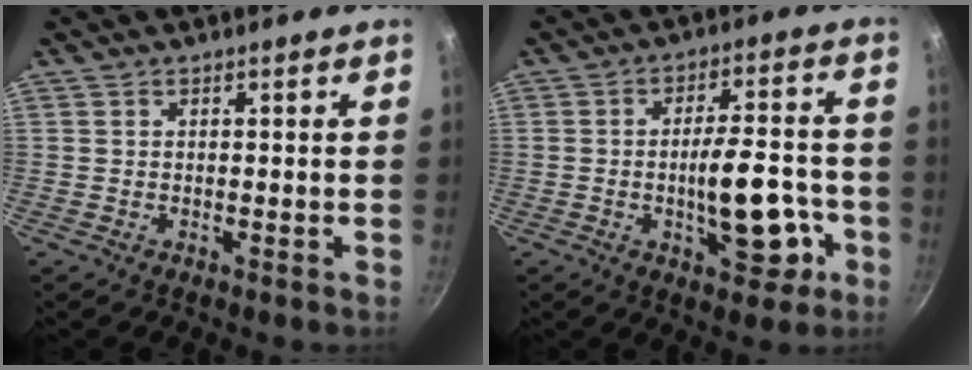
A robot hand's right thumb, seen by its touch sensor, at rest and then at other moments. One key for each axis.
{"total": 12.8, "fx": -3.7, "fy": 5.5, "fz": 11.0, "tx": -0.131, "ty": 0.028, "tz": -0.046}